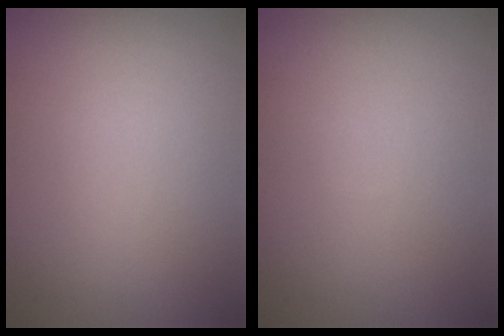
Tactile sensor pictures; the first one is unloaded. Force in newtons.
{"total": 0.0}